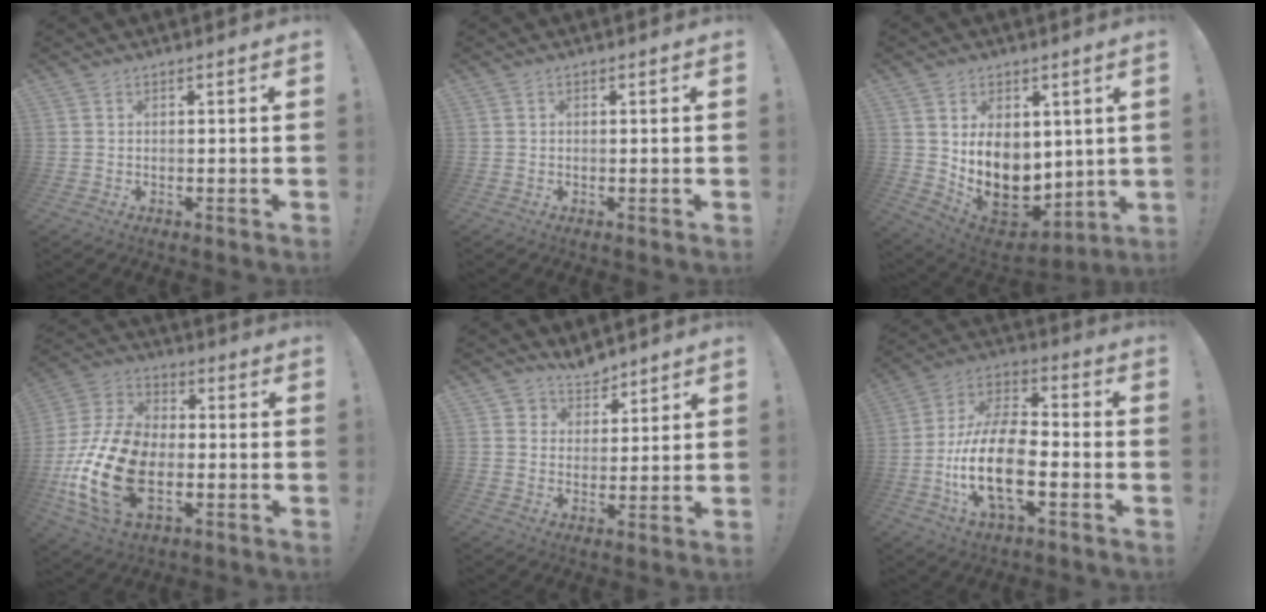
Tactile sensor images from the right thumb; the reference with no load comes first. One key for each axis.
{"total": 0.0}
{"total": 15.4, "fx": 2.4, "fy": 12.4, "fz": 8.8, "tx": -0.141, "ty": -0.047, "tz": 0.061}
{"total": 22.5, "fx": -6.0, "fy": 14.0, "fz": 16.6, "tx": -0.321, "ty": 0.032, "tz": -0.093}
{"total": 5.6, "fx": 4.7, "fy": 3.1, "fz": -0.2, "tx": -0.004, "ty": -0.035, "tz": 0.091}
{"total": 19.2, "fx": -5.8, "fy": 9.4, "fz": 15.8, "tx": -0.318, "ty": 0.025, "tz": -0.094}